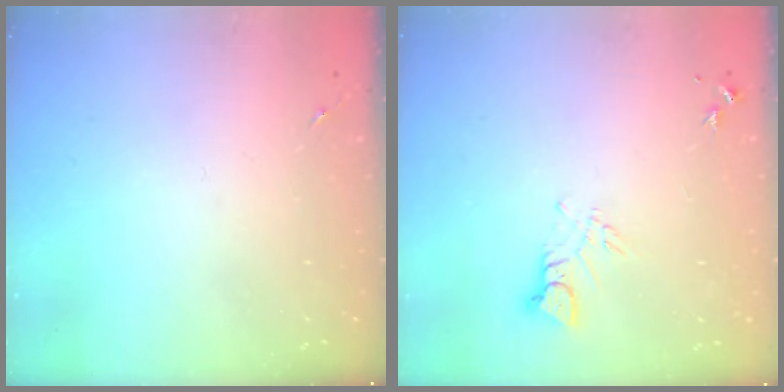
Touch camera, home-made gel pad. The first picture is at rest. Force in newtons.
{"total": 3.9, "press": 3.9, "slide": 0.4}